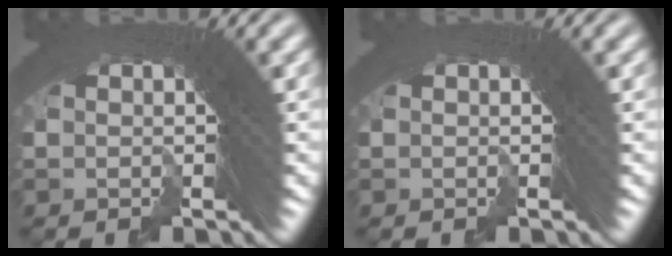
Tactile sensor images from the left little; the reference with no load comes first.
{"total": 0.0}